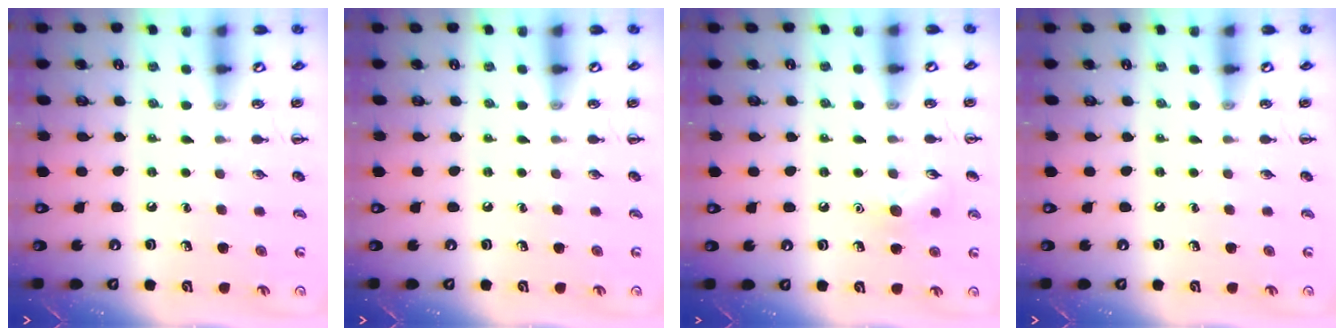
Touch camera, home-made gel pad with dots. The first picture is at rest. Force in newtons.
{"total": 0.0}
{"total": 7.2, "press": 7.0, "slide": 1.7}
{"total": 0.0}